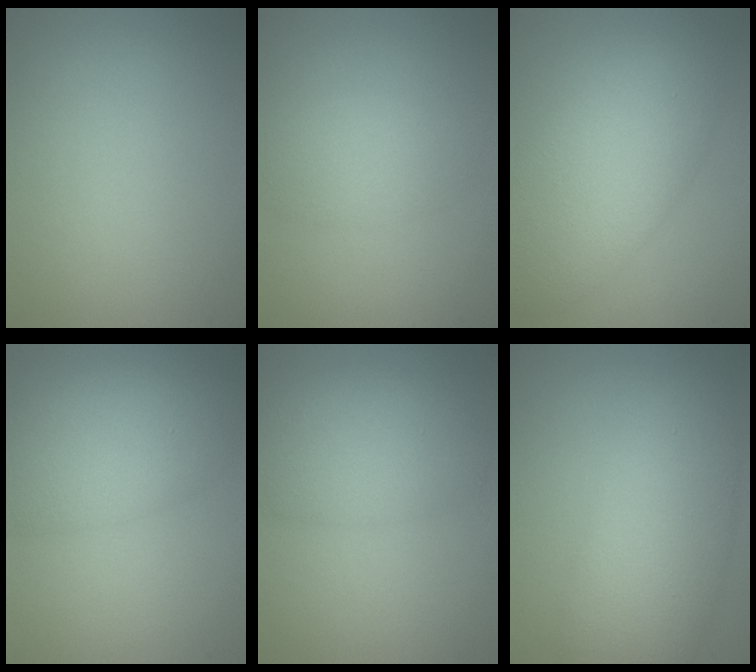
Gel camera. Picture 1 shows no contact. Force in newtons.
{"total": 2.7, "press": 2.7, "slide": 0.1}
{"total": 7.9, "press": 7.9, "slide": 0.3}
{"total": 6.6, "press": 6.6, "slide": 0.5}
{"total": 4.8, "press": 4.8, "slide": 0.2}
{"total": 7.5, "press": 7.5, "slide": 0.2}